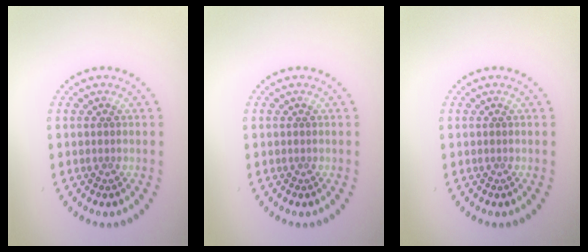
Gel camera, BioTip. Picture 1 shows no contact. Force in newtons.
{"total": 0.0}
{"total": 0.0}